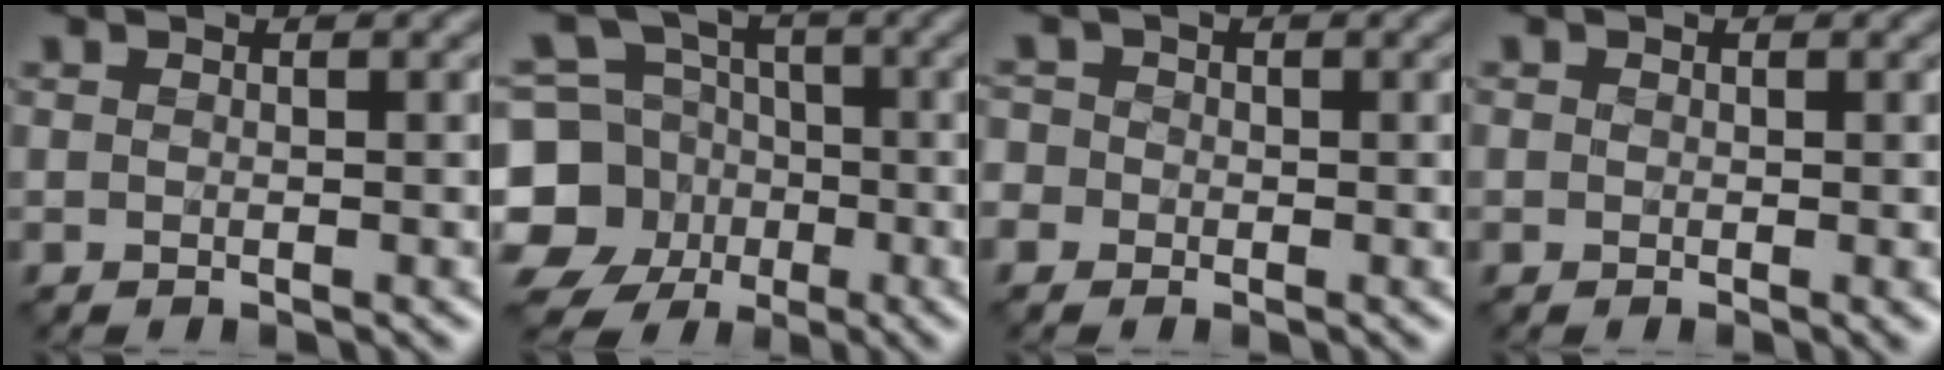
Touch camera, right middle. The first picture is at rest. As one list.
[{"total": 9.9, "force": [-3.0, 8.8, 3.4], "torque": [-0.086, -0.003, -0.085]}, {"total": 2.6, "force": [-0.5, 2.4, 0.8], "torque": [-0.002, 0.022, -0.037]}, {"total": 0.8, "force": [0.0, 0.7, 0.4], "torque": [-0.001, 0.000, -0.006]}]